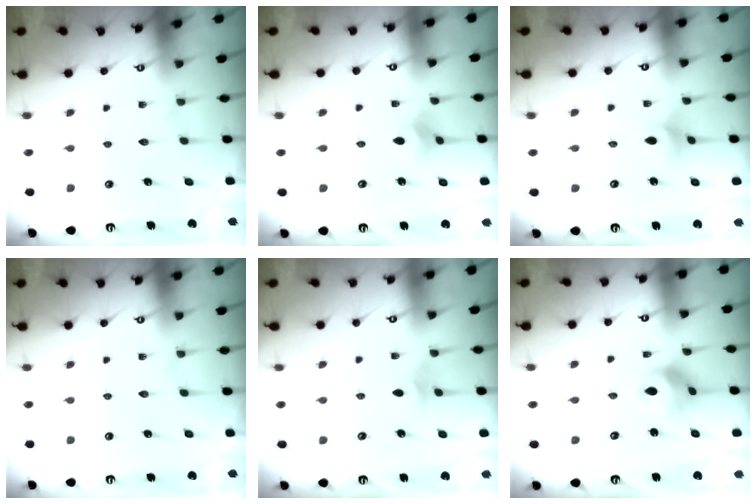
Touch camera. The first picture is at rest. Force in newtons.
{"total": 3.7, "press": 3.7, "slide": 0.7}
{"total": 4.2, "press": 4.1, "slide": 0.6}
{"total": 0.0}
{"total": 3.1, "press": 3.0, "slide": 0.8}
{"total": 7.7, "press": 7.7, "slide": 0.5}